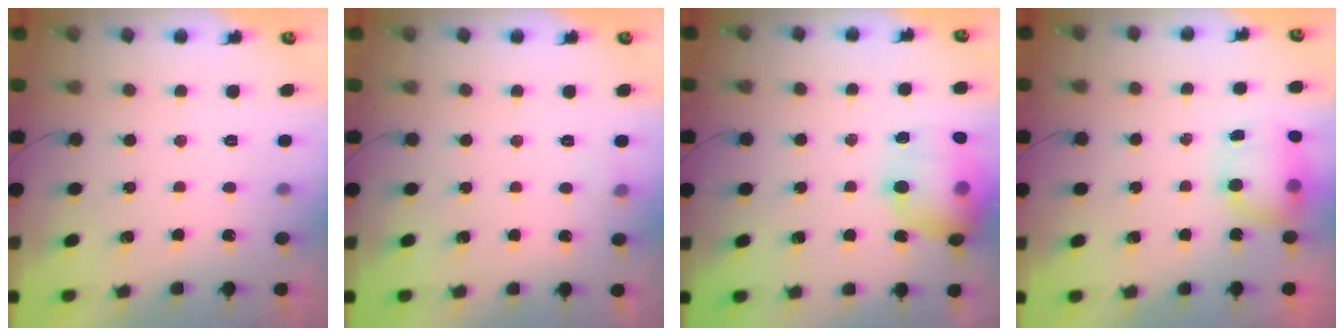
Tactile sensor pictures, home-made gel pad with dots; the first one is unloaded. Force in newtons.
{"total": 7.9, "press": 3.6, "slide": 7.0}
{"total": 18.0, "press": 17.7, "slide": 2.9}
{"total": 9.6, "press": 8.3, "slide": 4.7}